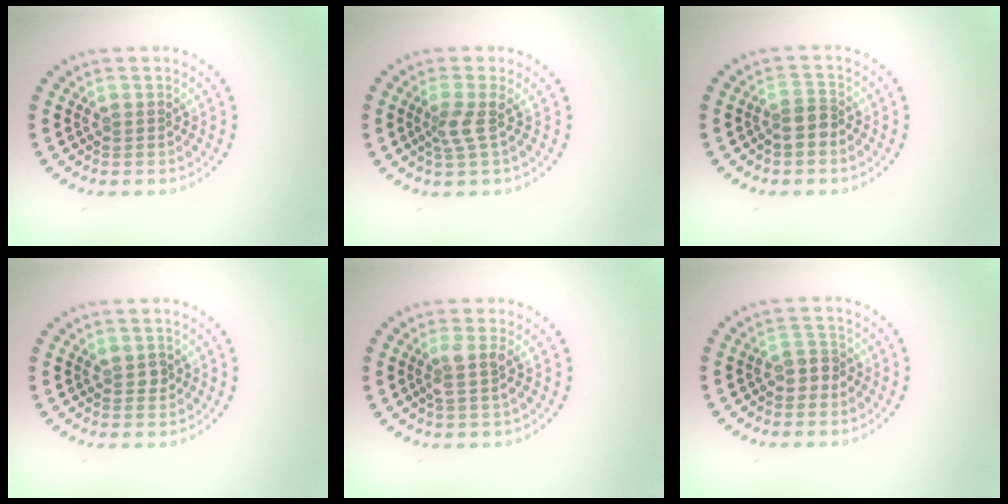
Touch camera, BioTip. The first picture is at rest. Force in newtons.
{"total": 2.0, "press": 1.5, "slide": 1.3}
{"total": 2.1, "press": 1.7, "slide": 1.1}
{"total": 0.9, "press": 0.9, "slide": 0.2}
{"total": 1.8, "press": 1.5, "slide": 1.1}
{"total": 1.9, "press": 1.7, "slide": 0.8}